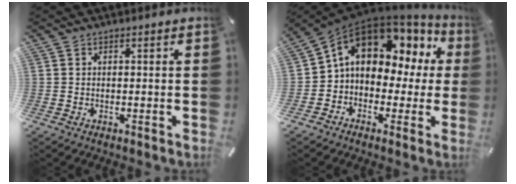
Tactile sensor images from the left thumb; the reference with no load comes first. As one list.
[{"total": 12.7, "force": [4.4, 9.3, 7.3], "torque": [-0.130, -0.017, 0.080]}]